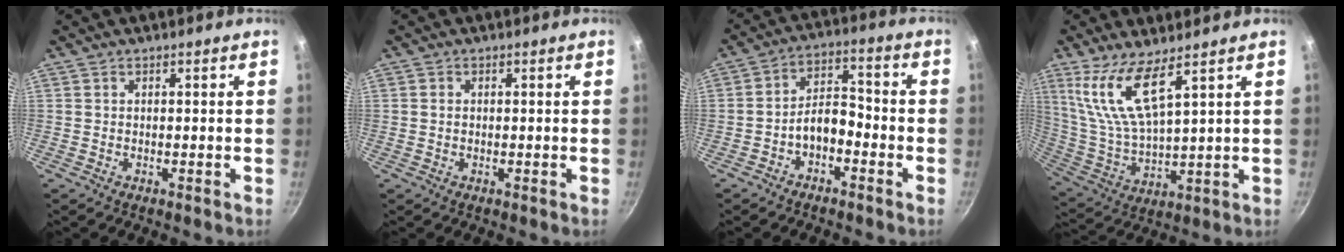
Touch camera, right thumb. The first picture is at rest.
{"total": 0.9, "force": [0.1, 0.7, 0.5], "torque": [-0.008, 0.003, 0.002]}
{"total": 6.6, "force": [-3.2, 3.8, 4.4], "torque": [-0.057, 0.048, -0.057]}
{"total": 11.7, "force": [6.9, 3.0, 8.9], "torque": [-0.181, -0.049, 0.154]}